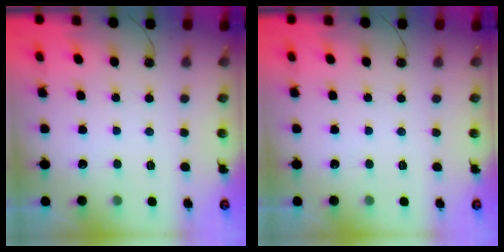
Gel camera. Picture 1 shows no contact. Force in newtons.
{"total": 0.0}